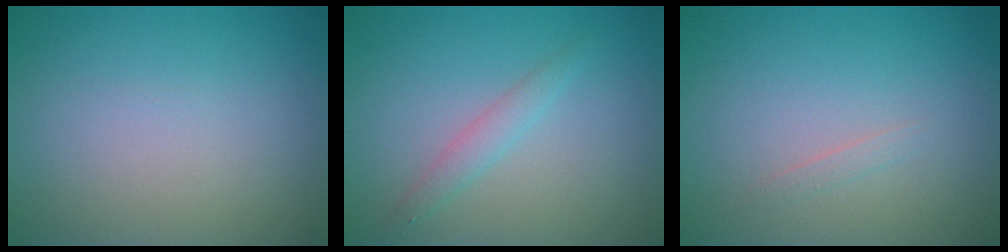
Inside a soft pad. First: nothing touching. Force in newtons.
{"total": 1.6, "press": 1.6, "slide": 0.0}
{"total": 0.6, "press": 0.6, "slide": 0.0}